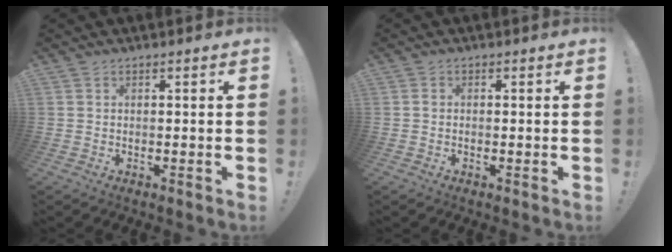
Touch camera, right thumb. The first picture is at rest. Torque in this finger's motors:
{"motor_torque": [-0.37, 0.31, 0.21, -0.28, 0.00]}